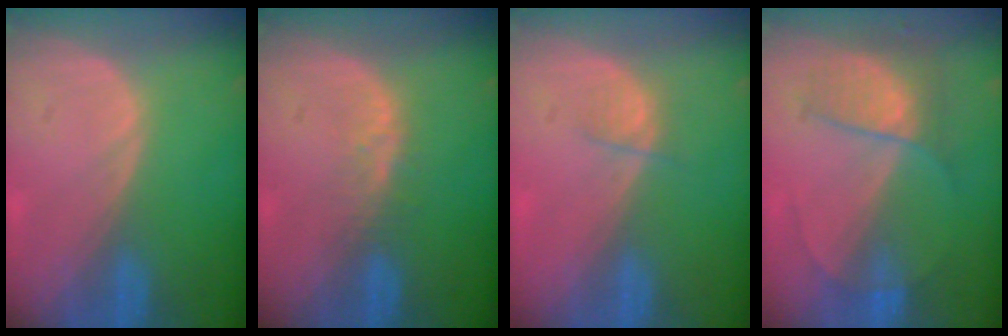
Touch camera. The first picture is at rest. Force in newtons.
{"total": 2.5, "press": 2.4, "slide": 0.2}
{"total": 1.9, "press": 1.7, "slide": 0.8}
{"total": 7.0, "press": 6.0, "slide": 3.6}